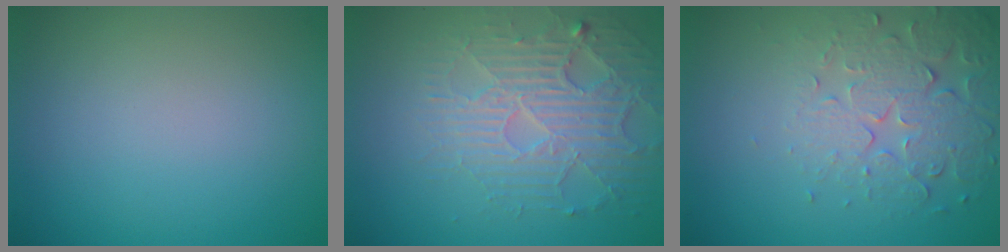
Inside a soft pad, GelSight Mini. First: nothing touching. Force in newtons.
{"total": 4.5, "press": 4.0, "slide": 2.1}
{"total": 5.0, "press": 3.7, "slide": 3.3}